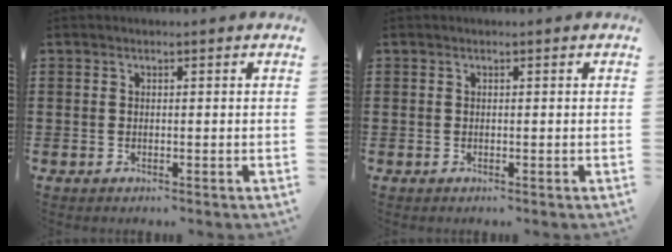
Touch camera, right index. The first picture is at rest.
{"total": 0.0}